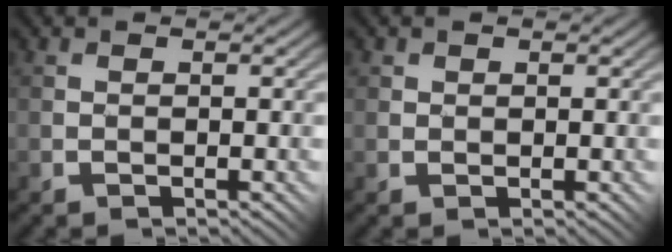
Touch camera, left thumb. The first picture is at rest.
{"total": 1.1, "force": [0.7, 0.8, 0.0], "torque": [-0.001, 0.000, 0.013]}